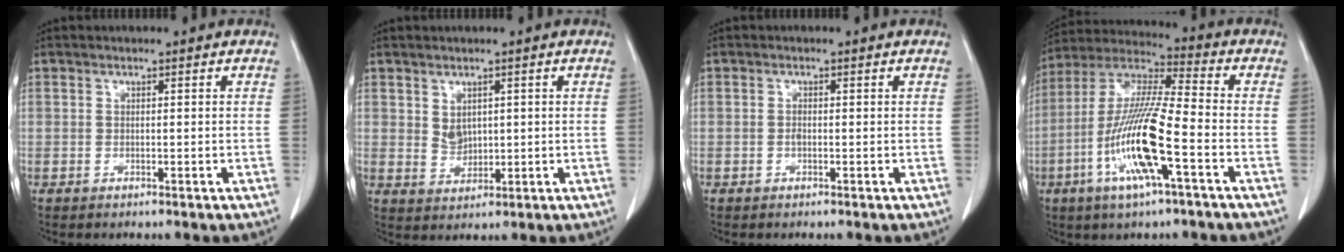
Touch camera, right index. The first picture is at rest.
{"total": 3.1, "force": [0.9, 2.2, 1.9], "torque": [-0.038, 0.000, 0.026]}
{"total": 0.7, "force": [-0.2, 0.4, 0.6], "torque": [-0.015, 0.000, -0.003]}
{"total": 15.5, "force": [-5.0, 1.3, 14.6], "torque": [-0.298, -0.008, -0.100]}